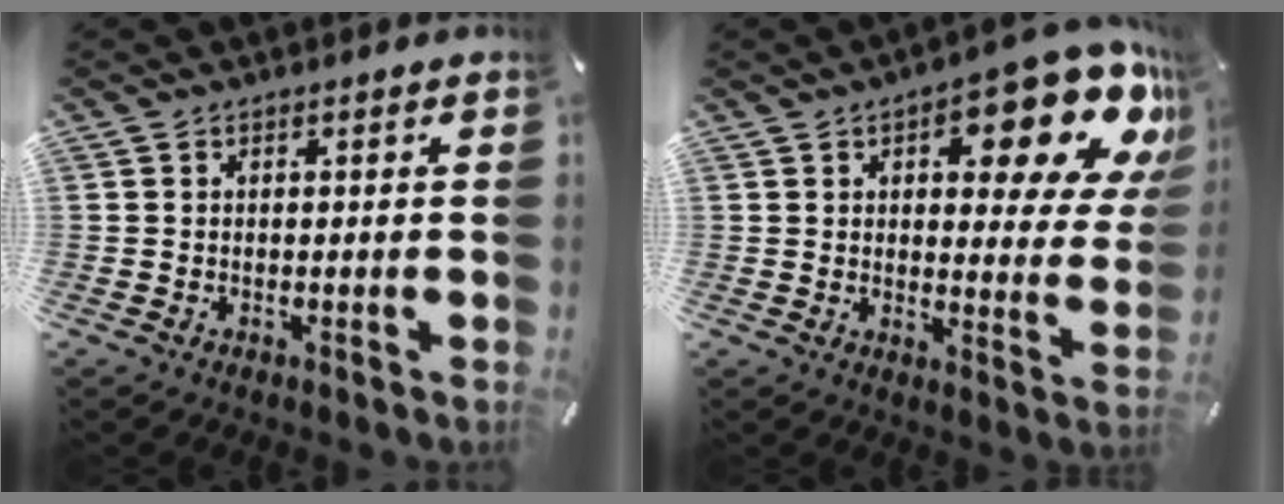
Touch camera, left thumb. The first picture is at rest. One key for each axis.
{"total": 19.0, "fx": 10.0, "fy": 8.0, "fz": 14.1, "tx": -0.169, "ty": -0.073, "tz": 0.157}